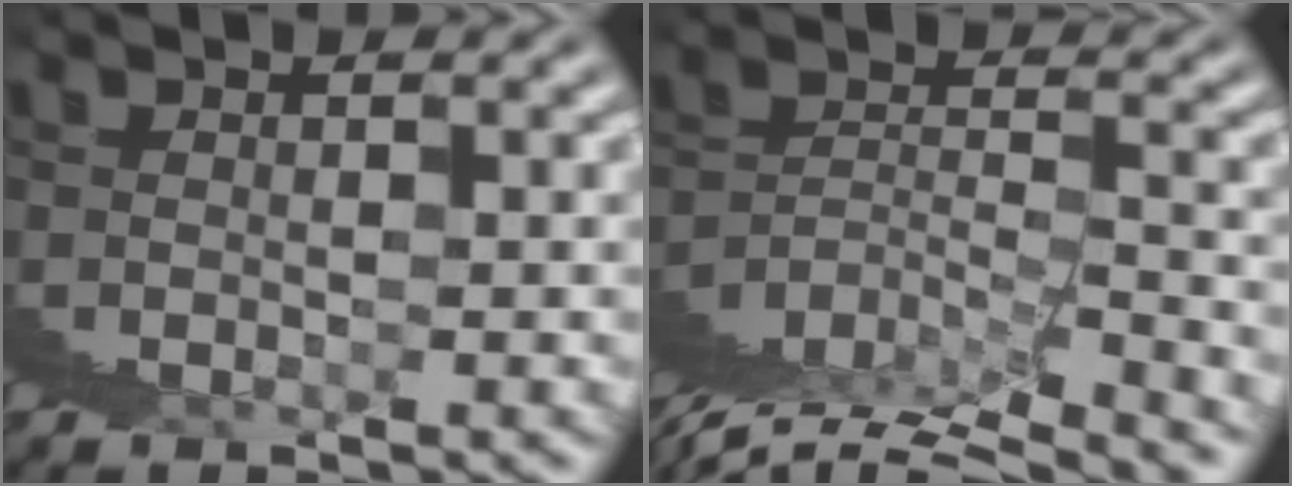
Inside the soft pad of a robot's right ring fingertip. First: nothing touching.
{"total": 2.5, "force": [-0.5, 1.0, 2.2], "torque": [-0.020, 0.001, -0.017]}